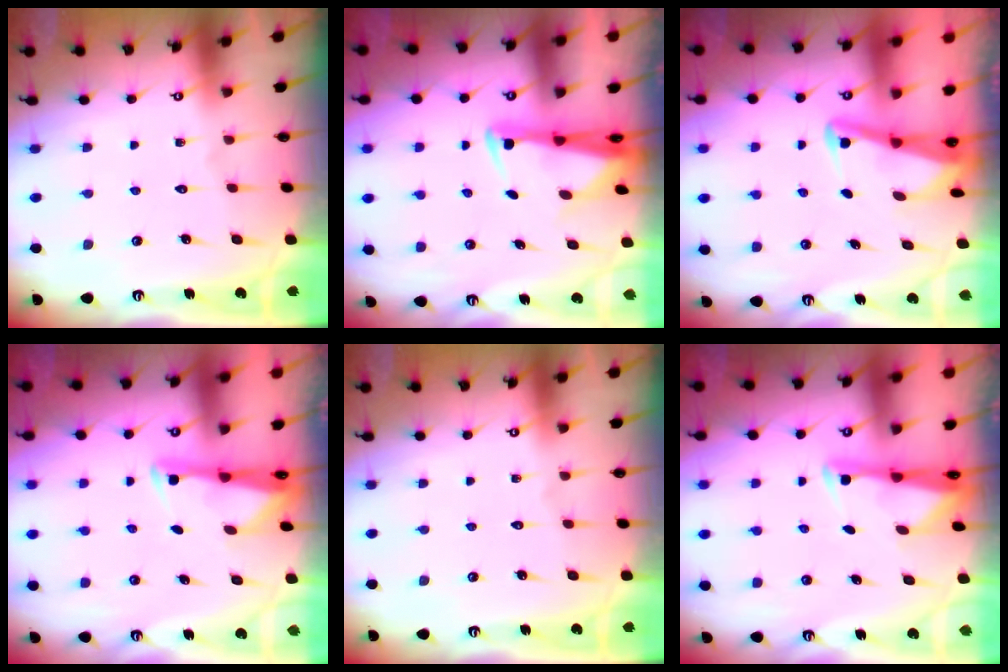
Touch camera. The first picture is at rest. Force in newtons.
{"total": 3.0, "press": 2.9, "slide": 0.9}
{"total": 3.0, "press": 3.0, "slide": 0.3}
{"total": 2.8, "press": 2.7, "slide": 0.4}
{"total": 0.0}
{"total": 2.6, "press": 2.5, "slide": 0.4}